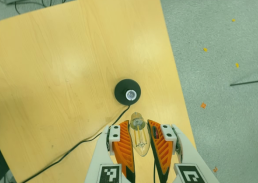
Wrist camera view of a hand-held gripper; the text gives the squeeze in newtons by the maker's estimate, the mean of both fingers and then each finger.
{"total": 20.2, "left": 22.9, "right": 17.4}